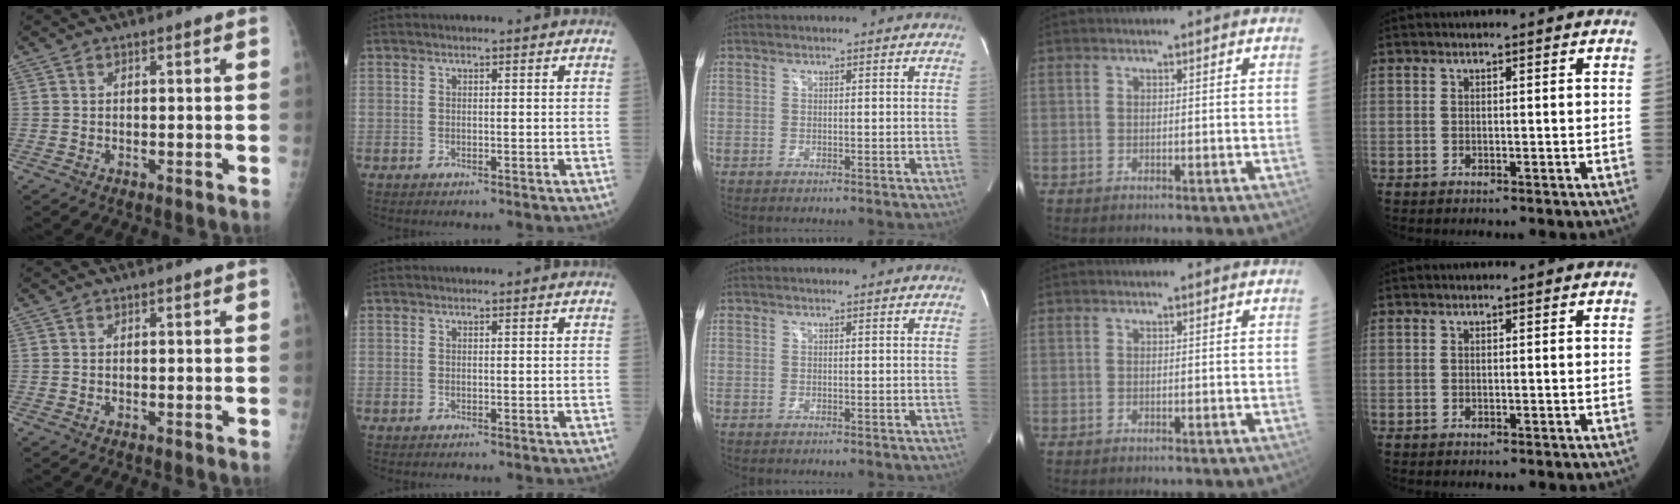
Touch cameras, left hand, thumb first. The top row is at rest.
{}